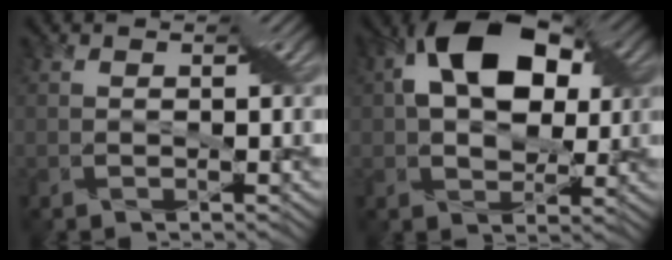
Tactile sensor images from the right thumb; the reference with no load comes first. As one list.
[{"total": 14.3, "force": [4.5, 9.0, 10.2], "torque": [-0.182, 0.032, 0.063]}]